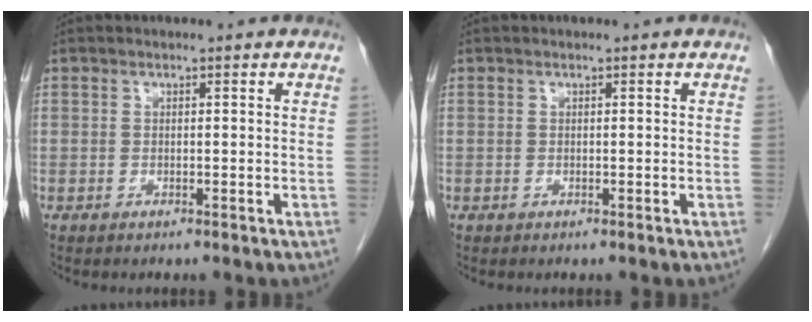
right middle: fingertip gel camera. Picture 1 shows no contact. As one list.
[{"total": 0.0}]